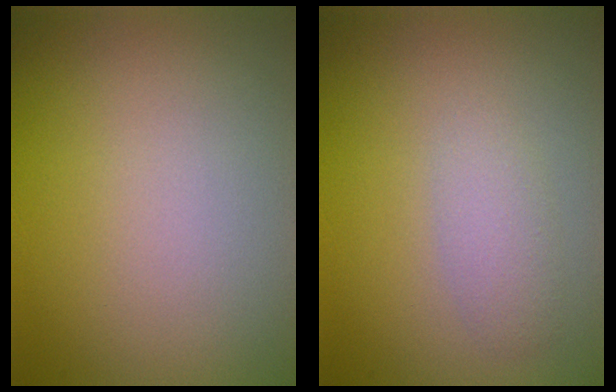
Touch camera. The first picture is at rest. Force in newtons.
{"total": 1.7, "press": 1.7, "slide": 0.2}